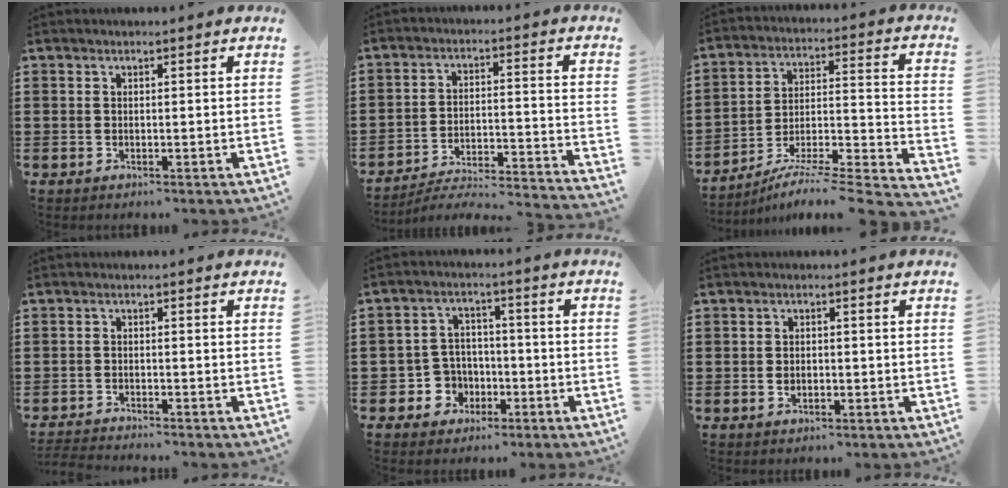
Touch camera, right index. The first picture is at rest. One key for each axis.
{"total": 3.7, "fx": -3.5, "fy": 0.0, "fz": 1.3, "tx": -0.039, "ty": -0.019, "tz": -0.079}
{"total": 5.7, "fx": -4.7, "fy": -0.3, "fz": 3.3, "tx": -0.055, "ty": -0.016, "tz": -0.098}
{"total": 2.1, "fx": -2.0, "fy": -0.2, "fz": -0.2, "tx": -0.001, "ty": -0.001, "tz": -0.044}
{"total": 5.3, "fx": -1.8, "fy": 4.9, "fz": 1.1, "tx": -0.048, "ty": 0.008, "tz": -0.036}
{"total": 1.4, "fx": -0.4, "fy": 0.8, "fz": 1.0, "tx": -0.023, "ty": 0.000, "tz": -0.008}